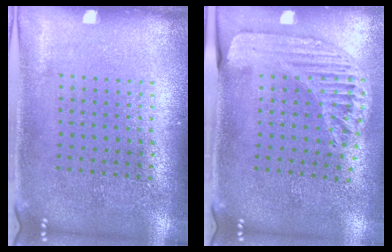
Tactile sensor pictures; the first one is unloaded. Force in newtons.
{"total": 1.5, "press": 1.5, "slide": 0.3}